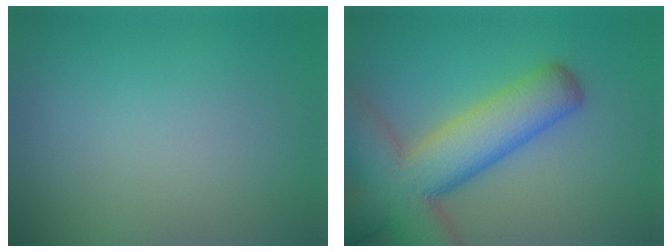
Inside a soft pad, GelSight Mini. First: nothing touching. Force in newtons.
{"total": 11.6, "press": 11.6, "slide": 0.7}